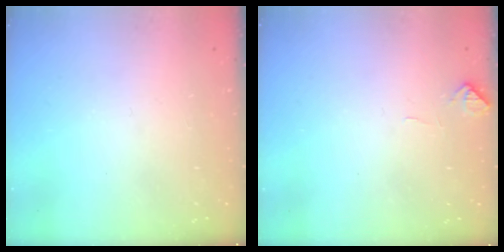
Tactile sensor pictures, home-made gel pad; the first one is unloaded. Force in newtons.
{"total": 2.7, "press": 2.7, "slide": 0.4}